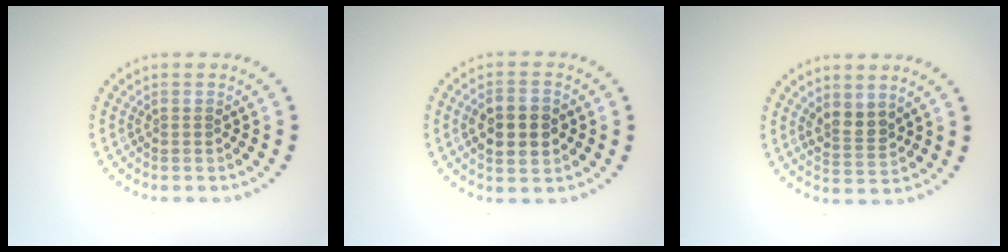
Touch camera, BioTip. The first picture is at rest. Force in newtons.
{"total": 4.6, "press": 4.6, "slide": 0.2}
{"total": 2.5, "press": 2.3, "slide": 1.1}